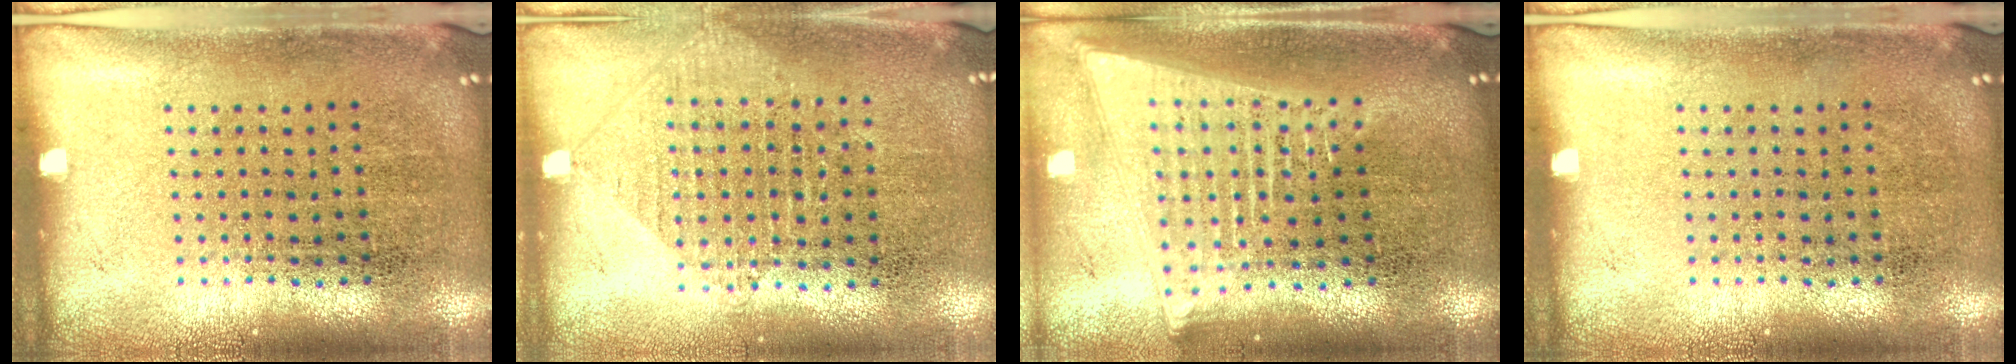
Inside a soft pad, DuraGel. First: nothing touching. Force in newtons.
{"total": 0.9, "press": 0.9, "slide": 0.2}
{"total": 2.1, "press": 1.8, "slide": 1.0}
{"total": 0.0}